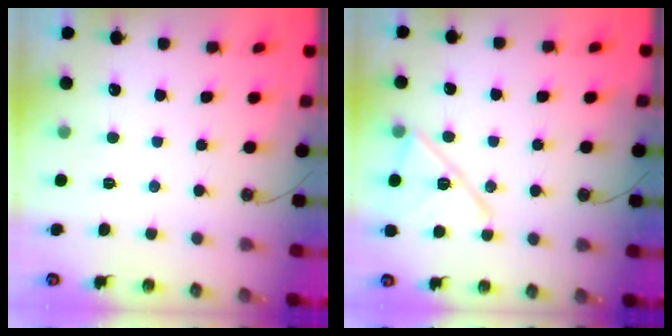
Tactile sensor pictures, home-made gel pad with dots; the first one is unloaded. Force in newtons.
{"total": 13.1, "press": 13.1, "slide": 0.8}